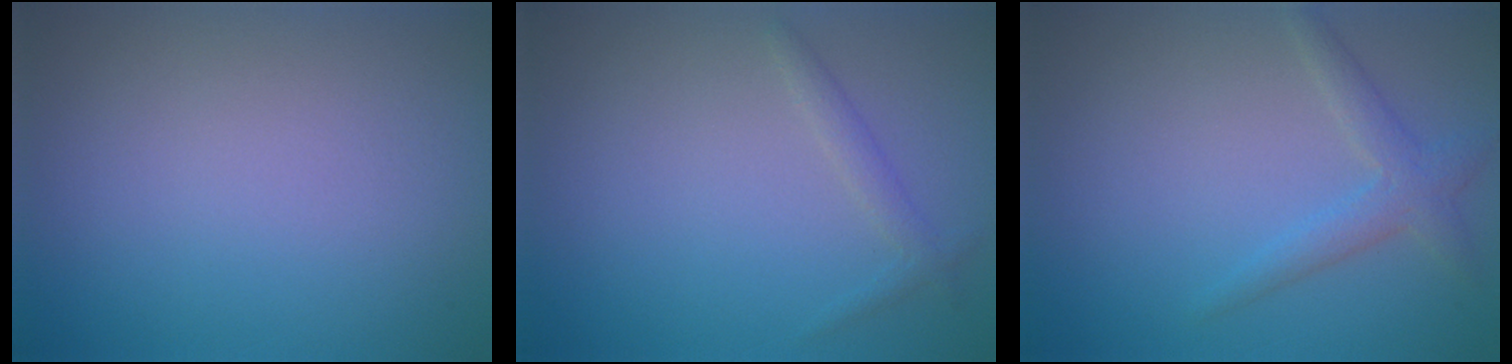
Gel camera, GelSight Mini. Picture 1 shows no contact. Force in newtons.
{"total": 1.3, "press": 1.3, "slide": 0.1}
{"total": 3.3, "press": 3.3, "slide": 0.2}